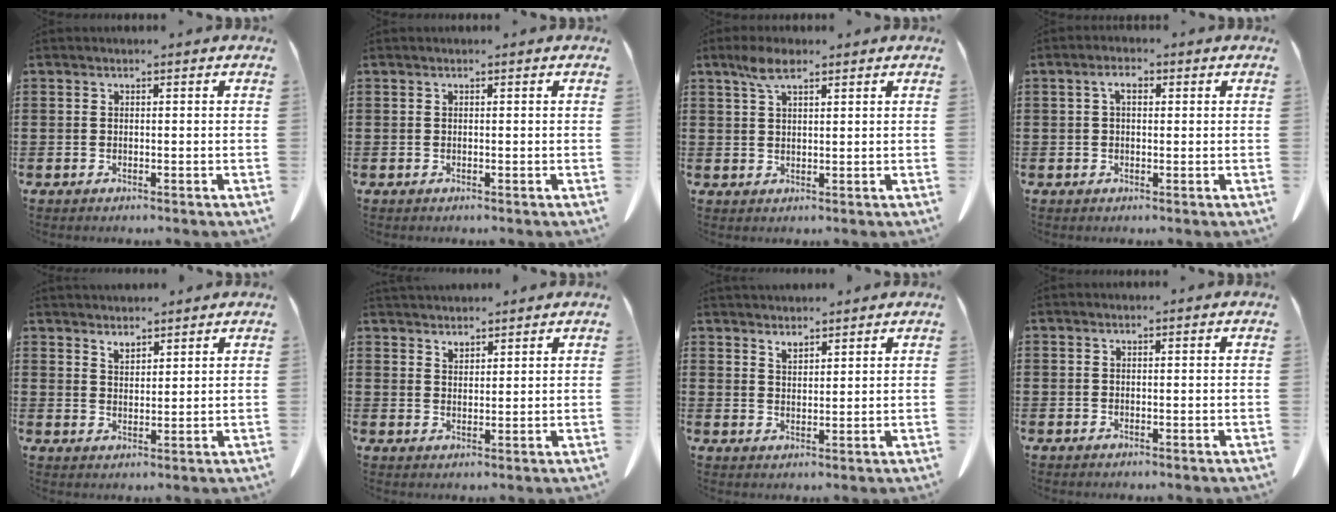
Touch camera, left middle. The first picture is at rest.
{"total": 0.0}
{"total": 4.2, "force": [2.6, 1.5, 3.0], "torque": [-0.066, 0.005, 0.046]}
{"total": 2.6, "force": [0.6, 1.3, 2.1], "torque": [-0.046, 0.009, 0.010]}
{"total": 2.7, "force": [2.6, 0.7, 0.2], "torque": [-0.011, -0.005, 0.051]}
{"total": 2.7, "force": [2.7, 0.6, -0.1], "torque": [-0.005, -0.007, 0.053]}
{"total": 2.5, "force": [2.4, 0.5, 0.3], "torque": [-0.010, -0.004, 0.047]}
{"total": 0.0}